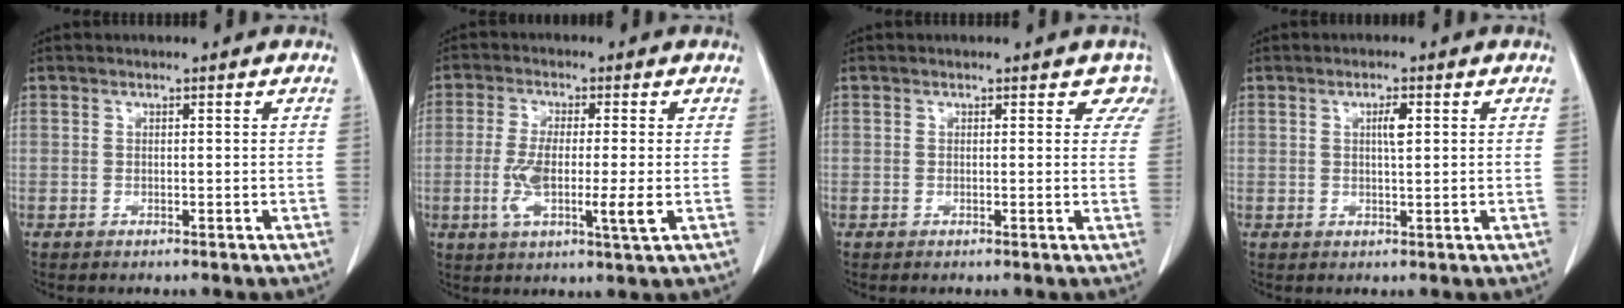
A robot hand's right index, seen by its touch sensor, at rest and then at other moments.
{"total": 8.4, "force": [-1.6, 0.9, 8.2], "torque": [-0.155, -0.013, -0.032]}
{"total": 3.3, "force": [2.6, 2.0, 0.7], "torque": [0.022, -0.005, 0.004]}
{"total": 2.2, "force": [0.7, 0.4, 2.1], "torque": [-0.037, 0.000, 0.011]}